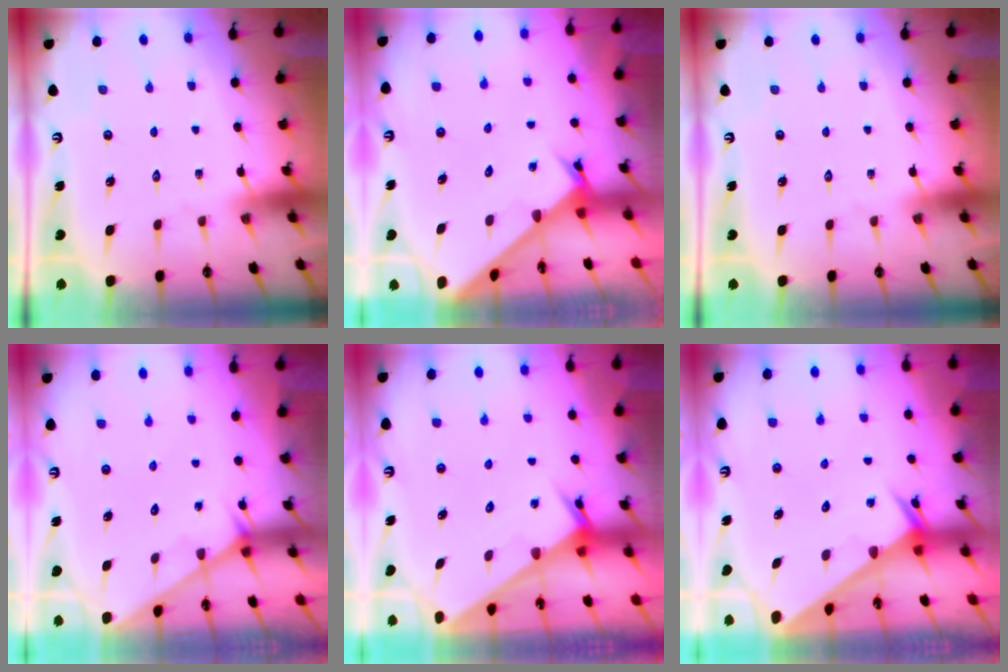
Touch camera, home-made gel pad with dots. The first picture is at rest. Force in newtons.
{"total": 2.5, "press": 2.5, "slide": 0.1}
{"total": 0.0}
{"total": 2.1, "press": 2.1, "slide": 0.2}
{"total": 2.5, "press": 2.5, "slide": 0.1}
{"total": 2.5, "press": 2.5, "slide": 0.1}